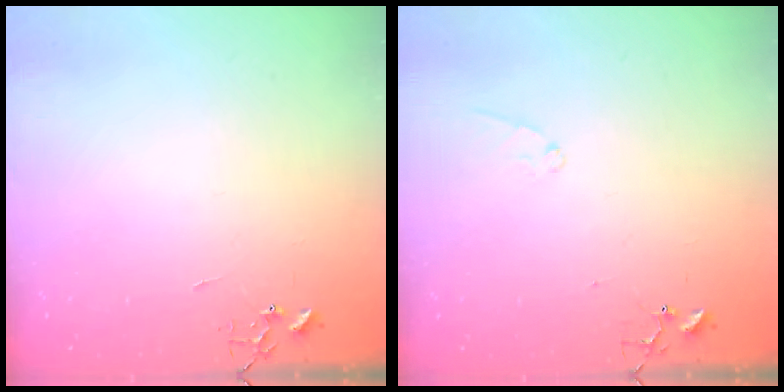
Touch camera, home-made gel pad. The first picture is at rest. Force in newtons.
{"total": 6.8, "press": 6.8, "slide": 0.7}